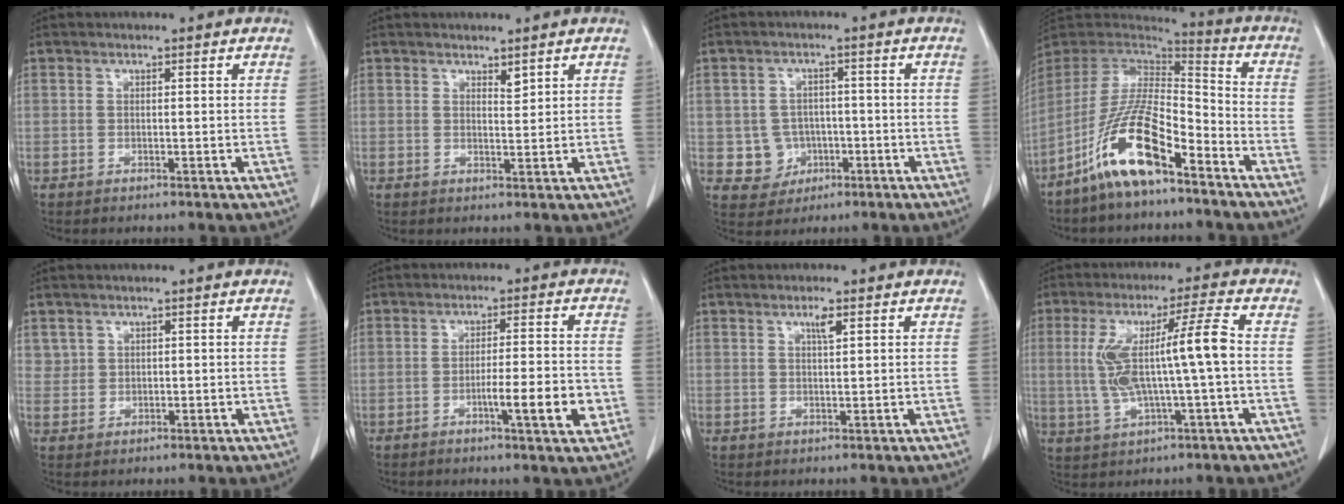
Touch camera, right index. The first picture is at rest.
{"total": 1.4, "force": [1.2, 0.3, 0.7], "torque": [-0.013, -0.006, 0.021]}
{"total": 5.1, "force": [-0.8, 5.0, 0.7], "torque": [0.001, 0.010, -0.002]}
{"total": 14.3, "force": [-8.8, 3.2, 10.8], "torque": [-0.209, -0.002, -0.164]}
{"total": 2.0, "force": [1.1, 1.6, -0.2], "torque": [0.020, 0.002, 0.015]}
{"total": 7.4, "force": [-2.3, 0.7, 7.0], "torque": [-0.100, -0.004, -0.031]}
{"total": 1.9, "force": [1.1, 0.2, 1.6], "torque": [-0.031, -0.001, 0.019]}
{"total": 11.0, "force": [0.2, 0.2, 11.0], "torque": [-0.224, 0.018, 0.007]}